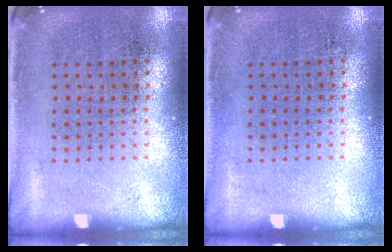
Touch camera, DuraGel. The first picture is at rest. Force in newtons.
{"total": 0.0}